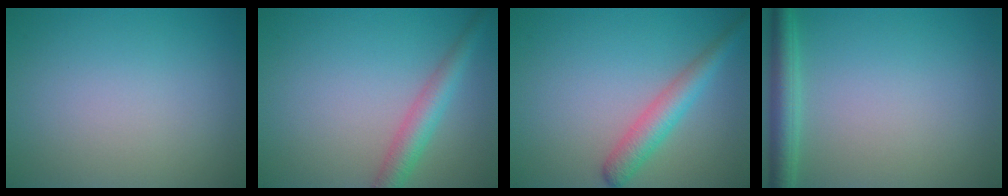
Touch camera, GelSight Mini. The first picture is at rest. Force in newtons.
{"total": 3.3, "press": 3.3, "slide": 0.1}
{"total": 3.5, "press": 3.5, "slide": 0.1}
{"total": 3.0, "press": 3.0, "slide": 0.1}